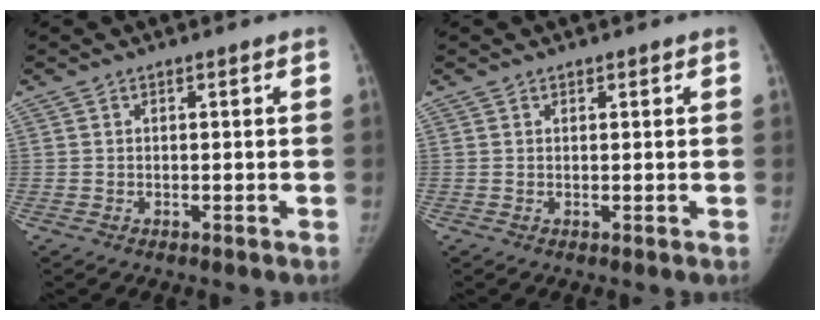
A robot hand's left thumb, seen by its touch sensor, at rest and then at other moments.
{"total": 0.5, "force": [0.4, 0.3, 0.1], "torque": [-0.002, -0.003, 0.005]}